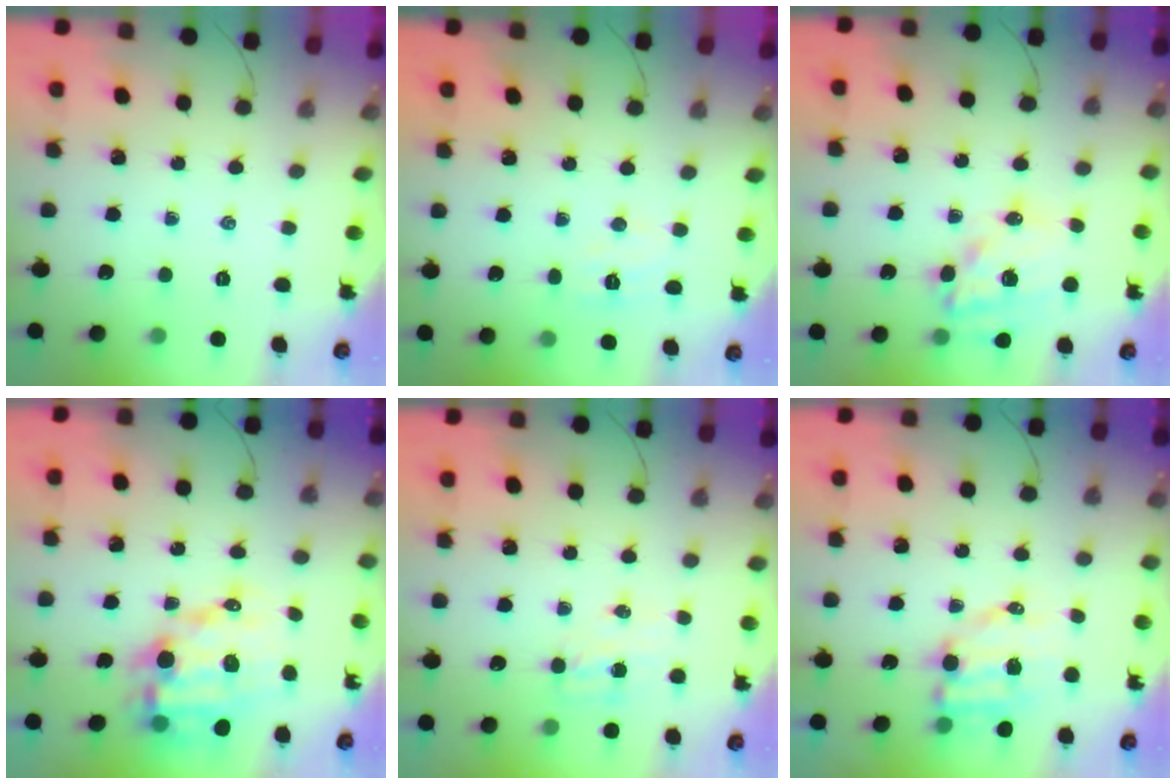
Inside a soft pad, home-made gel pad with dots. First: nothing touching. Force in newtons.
{"total": 5.2, "press": 5.1, "slide": 1.0}
{"total": 14.4, "press": 14.0, "slide": 3.4}
{"total": 14.3, "press": 13.9, "slide": 3.2}
{"total": 4.3, "press": 4.3, "slide": 0.5}
{"total": 8.5, "press": 8.4, "slide": 1.2}